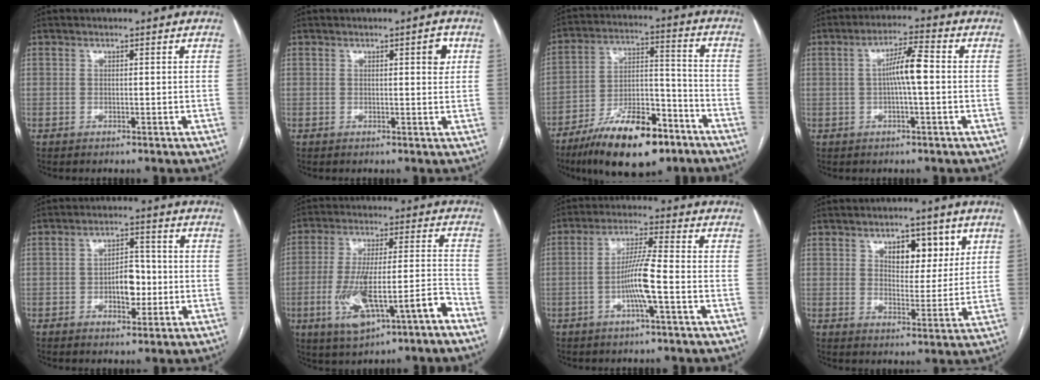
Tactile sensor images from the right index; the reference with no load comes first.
{"total": 2.3, "force": [0.9, 0.5, 2.1], "torque": [-0.025, 0.000, 0.010]}
{"total": 17.6, "force": [-11.7, 5.6, 11.9], "torque": [-0.200, 0.009, -0.197]}
{"total": 5.8, "force": [-0.1, 0.4, 5.8], "torque": [-0.105, 0.013, -0.003]}
{"total": 5.7, "force": [-1.1, 2.9, 4.8], "torque": [-0.075, 0.013, -0.015]}
{"total": 13.9, "force": [-6.6, 2.7, 12.0], "torque": [-0.218, 0.014, -0.101]}
{"total": 7.2, "force": [-2.1, -0.2, 6.9], "torque": [-0.139, 0.005, -0.042]}
{"total": 7.2, "force": [3.6, 3.8, 4.9], "torque": [-0.063, 0.005, 0.056]}